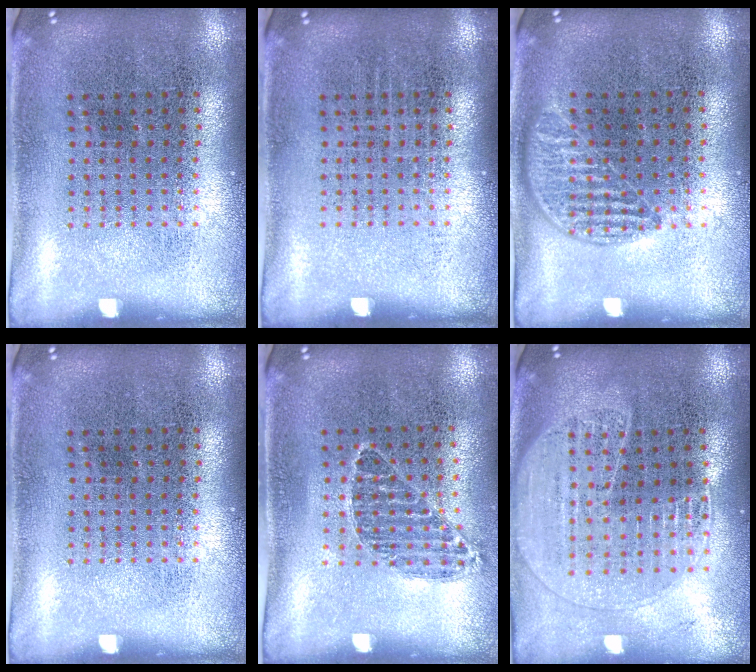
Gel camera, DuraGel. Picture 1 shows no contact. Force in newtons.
{"total": 0.0}
{"total": 1.0, "press": 0.8, "slide": 0.5}
{"total": 0.0}
{"total": 0.9, "press": 0.7, "slide": 0.5}
{"total": 1.7, "press": 1.5, "slide": 0.6}